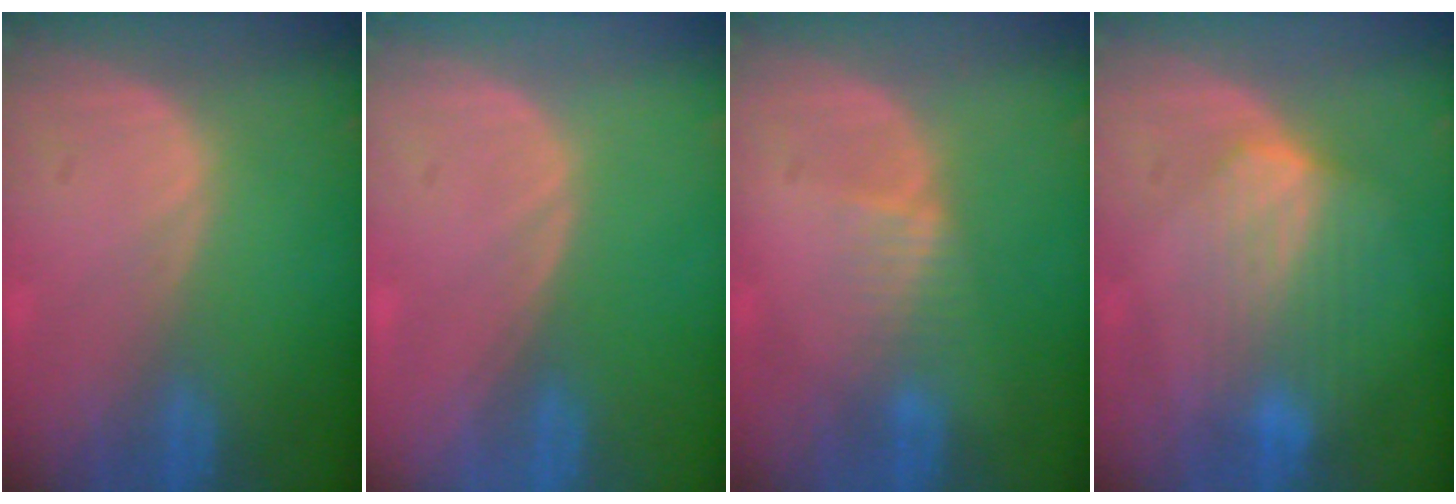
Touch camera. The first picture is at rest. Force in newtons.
{"total": 0.0}
{"total": 2.4, "press": 2.4, "slide": 0.2}
{"total": 7.2, "press": 6.4, "slide": 3.1}